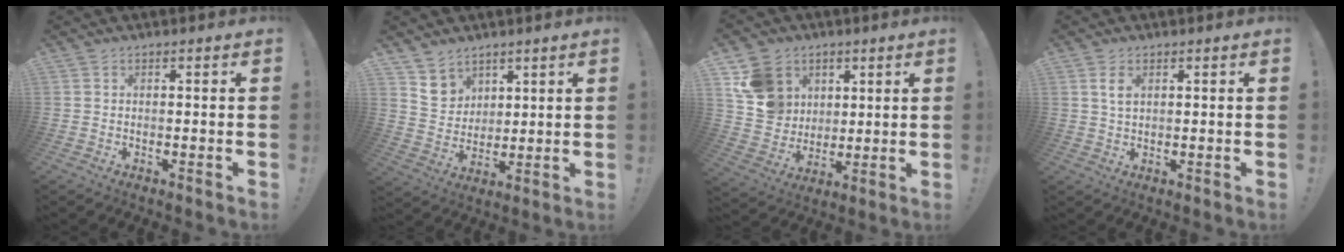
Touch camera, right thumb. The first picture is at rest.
{"total": 7.8, "force": [5.8, 5.2, 0.6], "torque": [-0.002, -0.048, 0.113]}
{"total": 12.8, "force": [5.5, 10.9, 3.8], "torque": [-0.053, -0.023, 0.116]}
{"total": 3.0, "force": [1.2, 1.4, 2.3], "torque": [-0.035, -0.003, 0.019]}